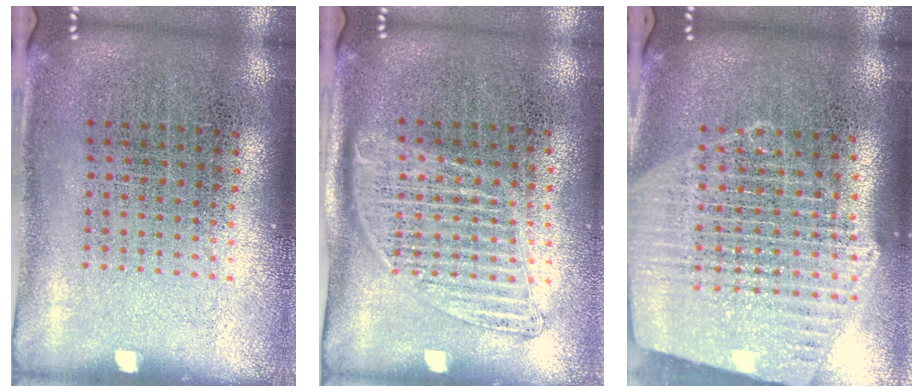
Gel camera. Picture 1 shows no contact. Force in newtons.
{"total": 1.4, "press": 1.3, "slide": 0.6}
{"total": 2.4, "press": 2.1, "slide": 1.2}